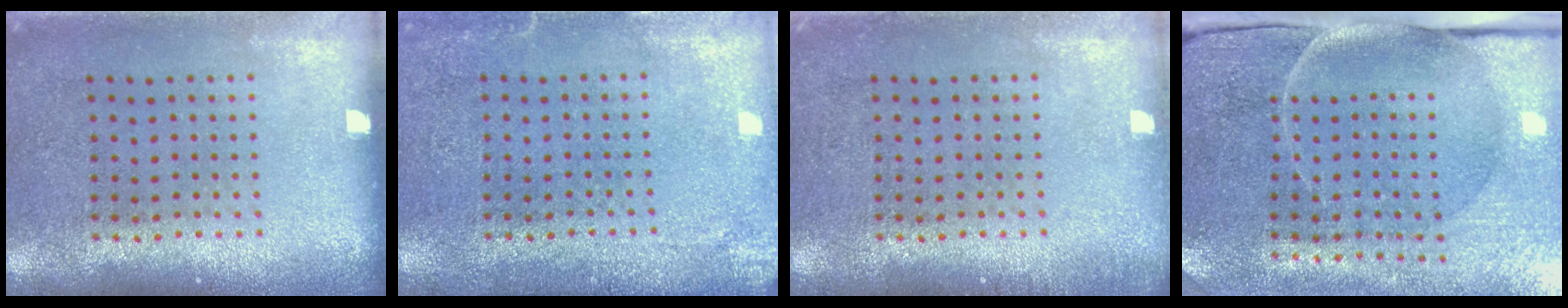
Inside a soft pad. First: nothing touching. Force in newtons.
{"total": 2.6, "press": 2.6, "slide": 0.3}
{"total": 0.8, "press": 0.8, "slide": 0.0}
{"total": 4.9, "press": 3.9, "slide": 2.9}